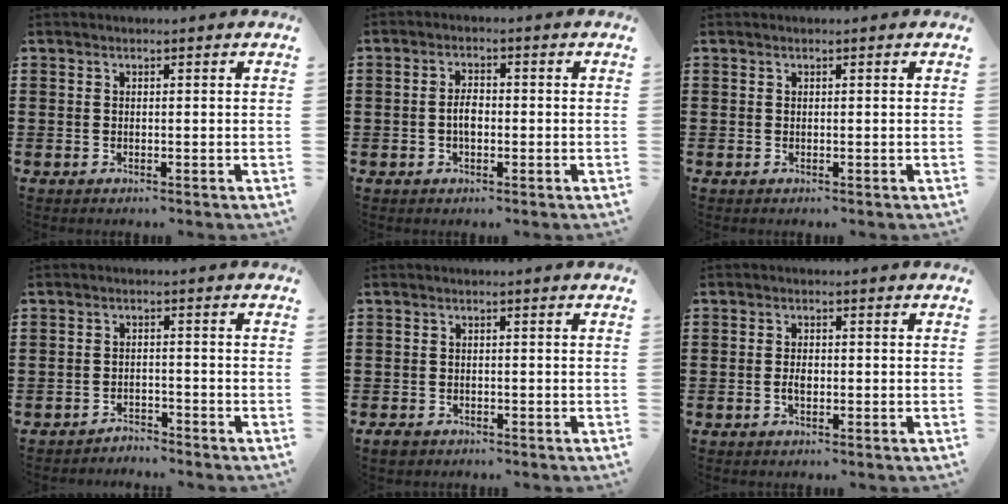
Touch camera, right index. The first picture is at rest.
{"total": 2.7, "force": [-0.5, 1.3, 2.3], "torque": [-0.053, -0.002, -0.011]}
{"total": 0.0}
{"total": 2.4, "force": [-2.3, 0.2, -0.2], "torque": [-0.005, 0.003, -0.052]}
{"total": 1.1, "force": [-0.9, 0.6, 0.3], "torque": [-0.009, 0.001, -0.019]}
{"total": 2.2, "force": [-0.5, 1.1, 1.8], "torque": [-0.034, 0.003, -0.010]}